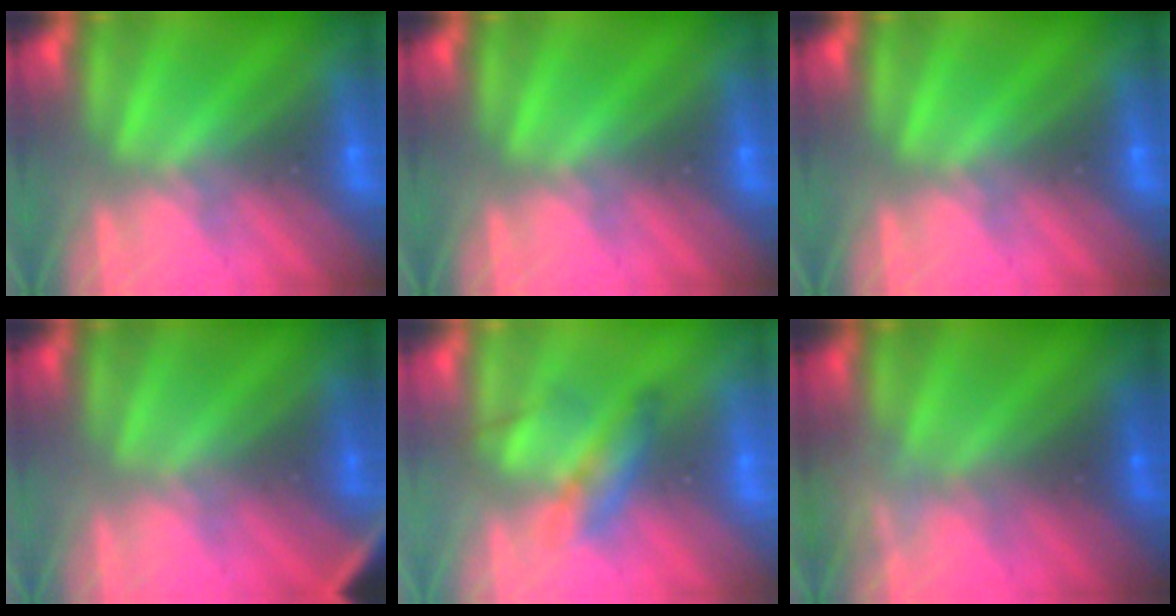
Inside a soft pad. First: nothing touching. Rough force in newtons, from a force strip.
{"total": 0.0}
{"total": 0.0}
{"total": 3.0}
{"total": 2.2}
{"total": 2.3}